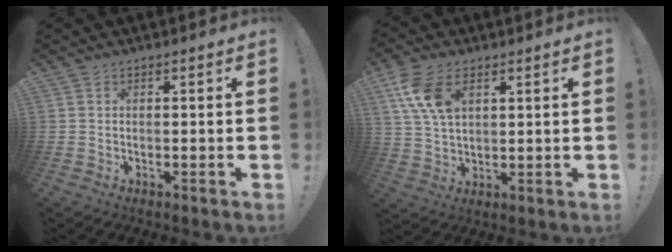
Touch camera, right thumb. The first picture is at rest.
{"total": 11.2, "force": [5.3, 6.5, 7.5], "torque": [-0.156, -0.008, 0.101]}